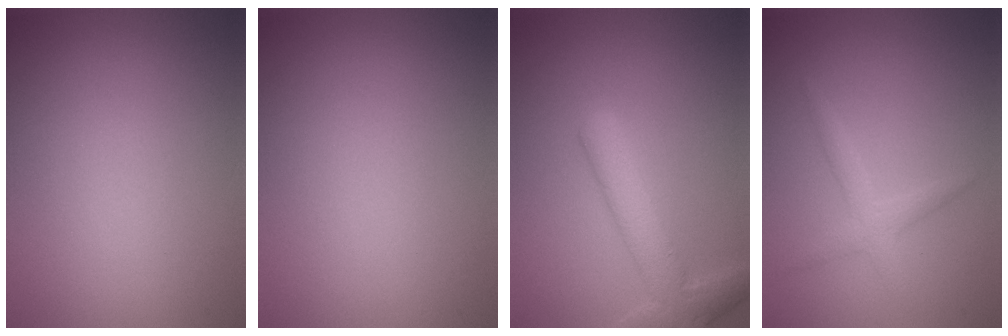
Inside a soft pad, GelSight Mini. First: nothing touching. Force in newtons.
{"total": 0.0}
{"total": 4.1, "press": 4.1, "slide": 0.1}
{"total": 1.8, "press": 1.8, "slide": 0.1}